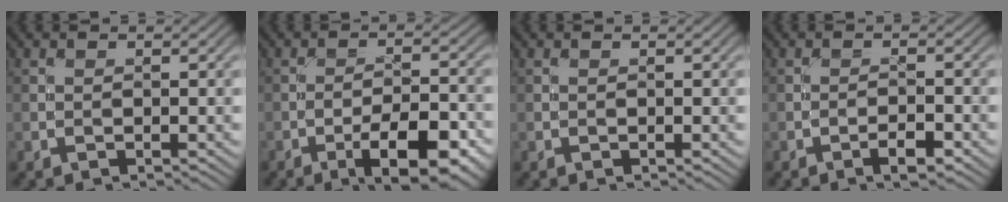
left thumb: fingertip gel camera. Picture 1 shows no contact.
{"total": 9.6, "force": [-5.3, 2.9, 7.5], "torque": [-0.115, 0.003, -0.077]}
{"total": 0.0}
{"total": 2.7, "force": [-1.7, 0.6, 2.0], "torque": [-0.038, 0.005, -0.034]}